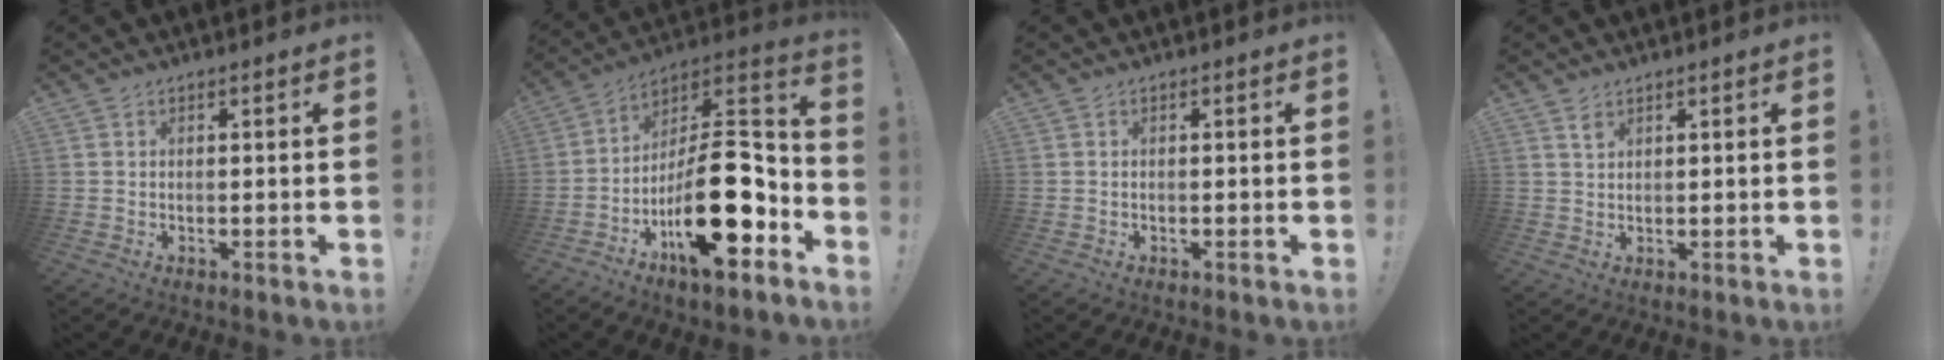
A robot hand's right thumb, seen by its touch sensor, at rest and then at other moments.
{"total": 23.3, "force": [-7.4, 10.1, 19.6], "torque": [-0.316, 0.041, -0.115]}
{"total": 0.0}
{"total": 1.9, "force": [1.4, 1.0, 0.9], "torque": [-0.010, -0.008, 0.026]}